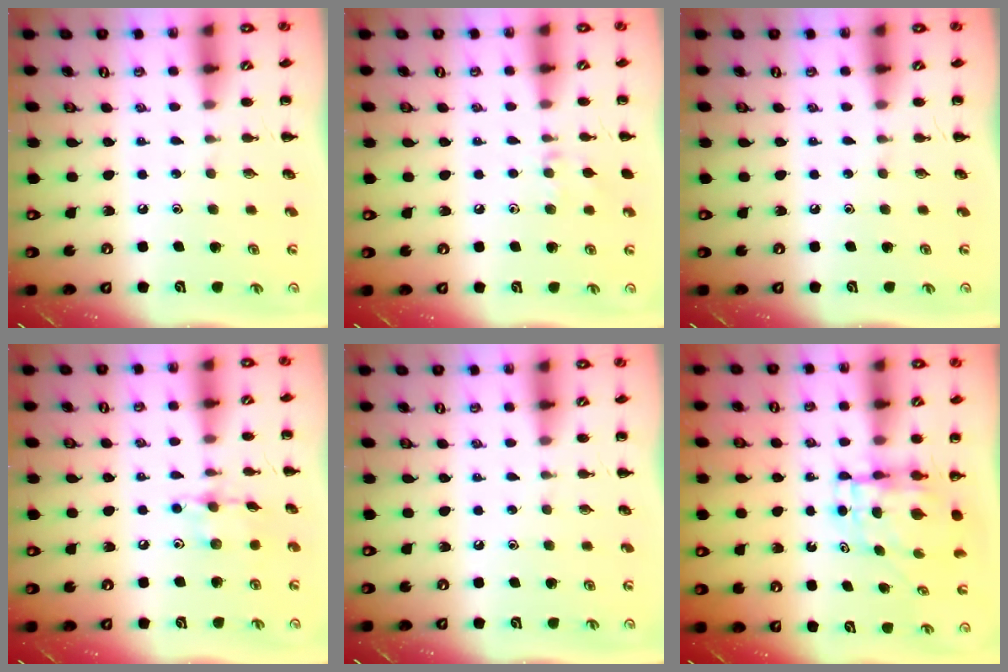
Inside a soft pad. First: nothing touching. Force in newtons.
{"total": 6.6, "press": 6.2, "slide": 2.2}
{"total": 0.0}
{"total": 7.9, "press": 7.9, "slide": 0.7}
{"total": 0.0}
{"total": 5.1, "press": 5.1, "slide": 0.4}